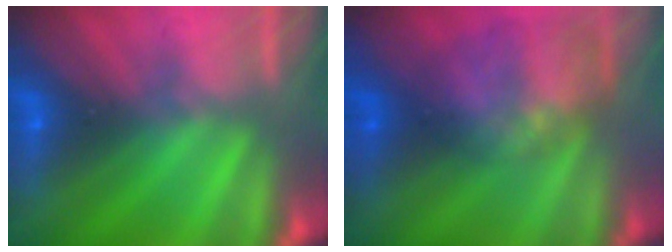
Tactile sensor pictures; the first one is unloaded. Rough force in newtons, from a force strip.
{"total": 9.3}